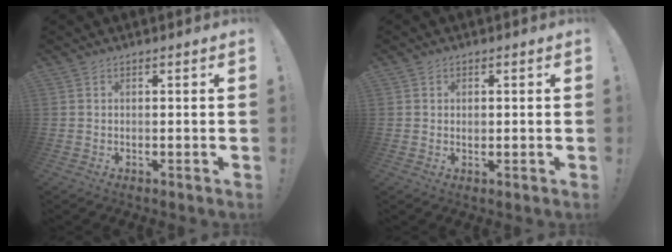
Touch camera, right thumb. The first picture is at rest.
{"total": 1.3, "force": [0.4, 1.2, 0.1], "torque": [0.005, 0.001, 0.005]}